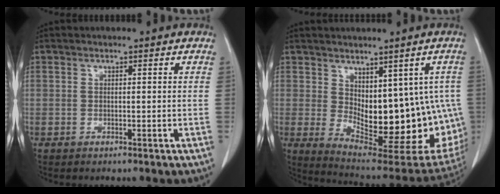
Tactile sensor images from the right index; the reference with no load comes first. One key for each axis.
{"total": 19.5, "fx": -1.0, "fy": 9.1, "fz": 17.2, "tx": -0.180, "ty": -0.006, "tz": 0.014}